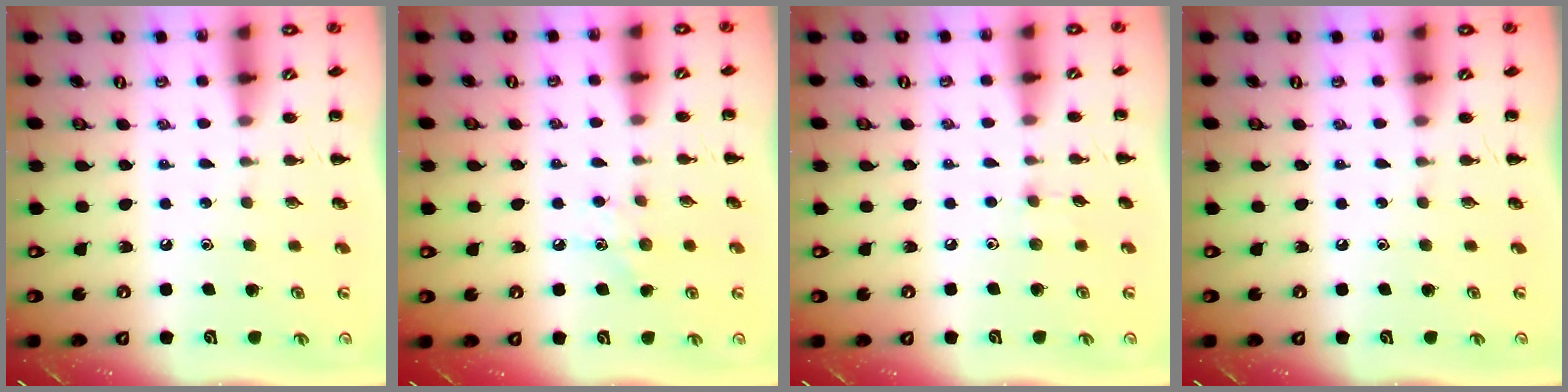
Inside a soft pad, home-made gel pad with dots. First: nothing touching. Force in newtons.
{"total": 5.0, "press": 4.8, "slide": 1.5}
{"total": 3.6, "press": 3.3, "slide": 1.3}
{"total": 0.0}